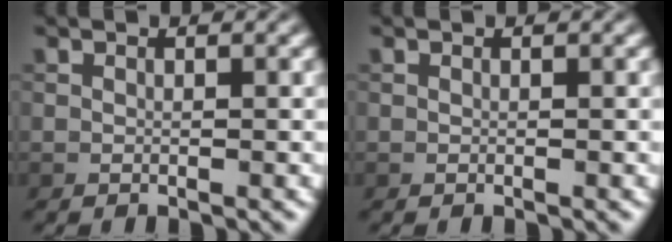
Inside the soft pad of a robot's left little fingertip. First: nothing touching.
{"total": 0.0}